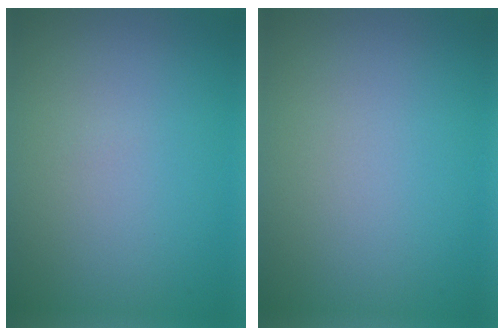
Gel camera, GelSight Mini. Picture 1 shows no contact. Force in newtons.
{"total": 0.0}